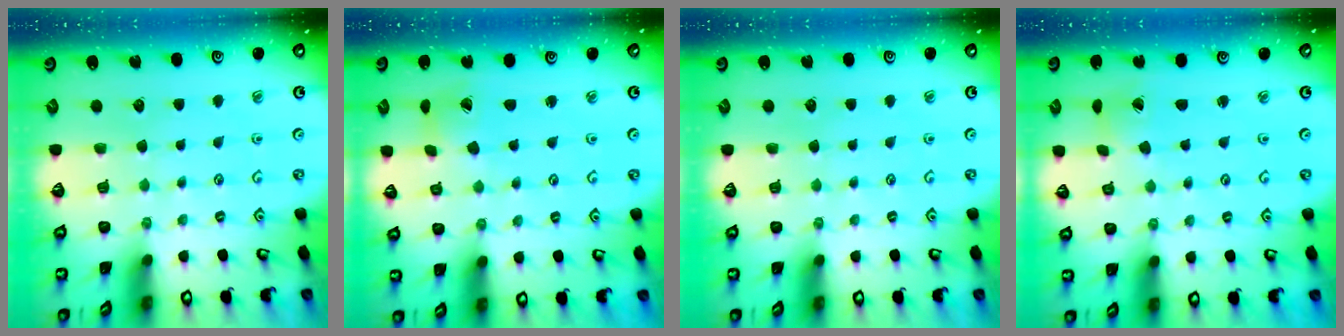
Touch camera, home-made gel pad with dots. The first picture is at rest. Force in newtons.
{"total": 2.7, "press": 2.6, "slide": 0.4}
{"total": 0.0}
{"total": 1.5, "press": 1.4, "slide": 0.2}